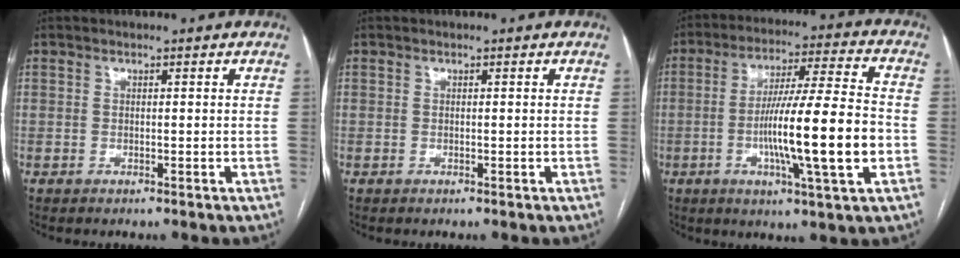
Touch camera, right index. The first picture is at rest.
{"total": 0.0}
{"total": 16.3, "force": [-3.4, 0.1, 16.0], "torque": [-0.272, -0.005, -0.061]}